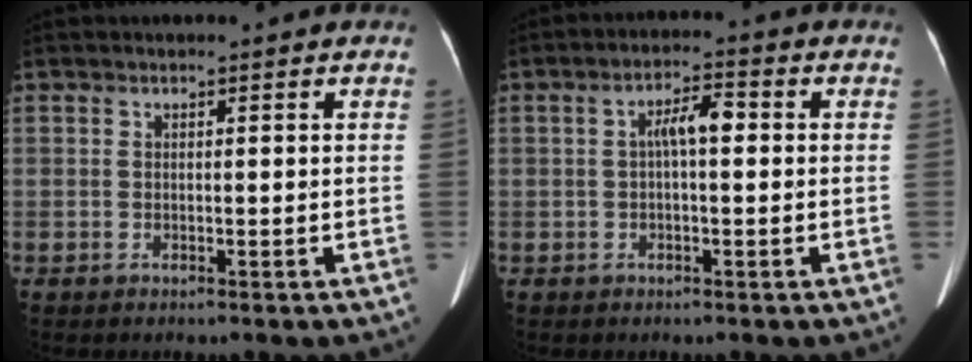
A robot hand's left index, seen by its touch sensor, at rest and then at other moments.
{"total": 4.2, "force": [0.3, 1.0, 4.1], "torque": [-0.075, 0.016, 0.003]}